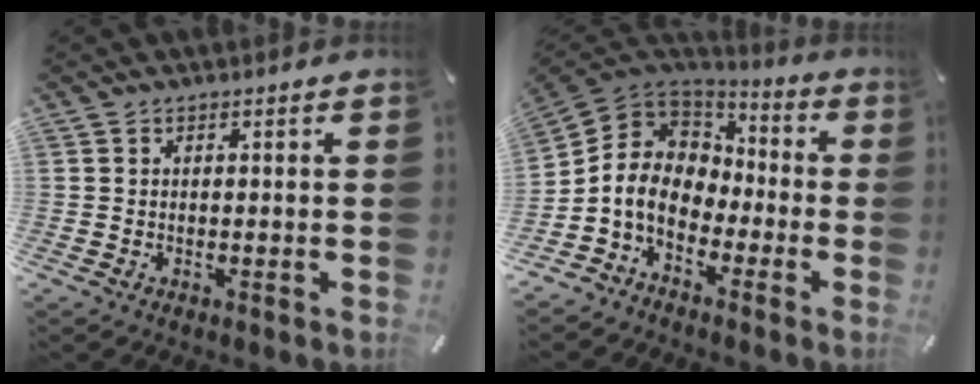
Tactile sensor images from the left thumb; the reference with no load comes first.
{"total": 8.5, "force": [-3.1, 7.1, 3.4], "torque": [-0.102, 0.004, -0.063]}